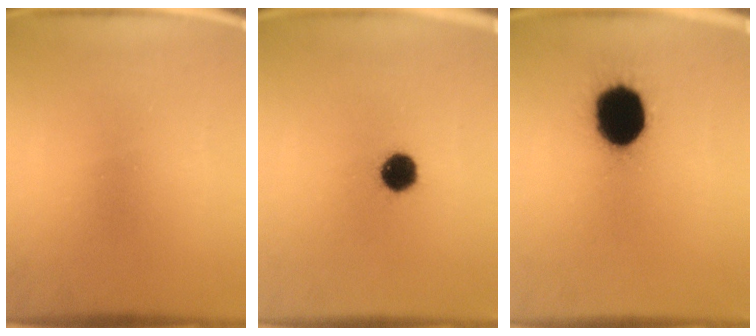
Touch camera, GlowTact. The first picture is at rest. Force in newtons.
{"total": 7.1}
{"total": 19.4}